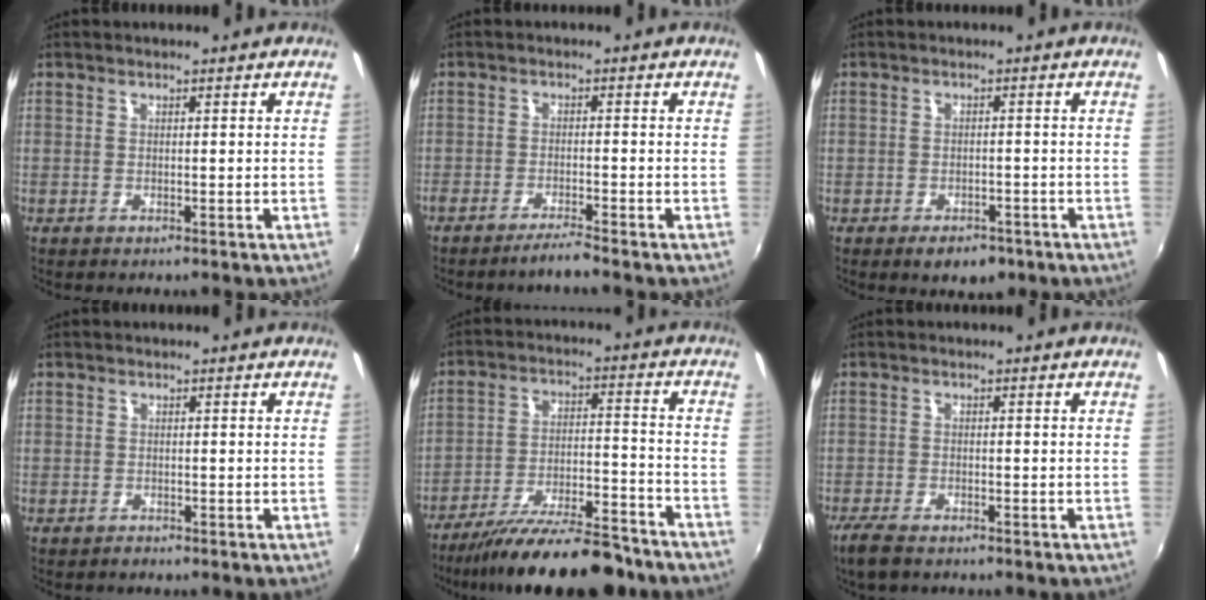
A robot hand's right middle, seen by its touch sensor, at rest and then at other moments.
{"total": 3.2, "force": [-2.8, -0.5, 1.4], "torque": [-0.043, -0.005, -0.054]}
{"total": 4.4, "force": [-2.8, 2.8, 2.0], "torque": [-0.034, 0.003, -0.032]}
{"total": 1.0, "force": [-0.7, 0.7, -0.2], "torque": [0.000, 0.004, -0.011]}
{"total": 18.4, "force": [-15.5, 3.7, 9.2], "torque": [-0.167, -0.019, -0.234]}
{"total": 4.3, "force": [-3.4, 1.3, 2.3], "torque": [-0.063, -0.013, -0.068]}